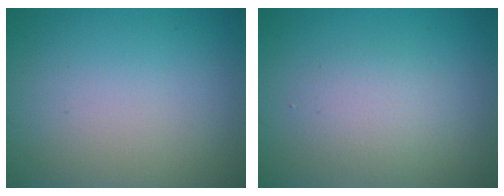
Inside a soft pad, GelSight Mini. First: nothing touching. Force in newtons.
{"total": 2.3, "press": 2.3, "slide": 0.2}